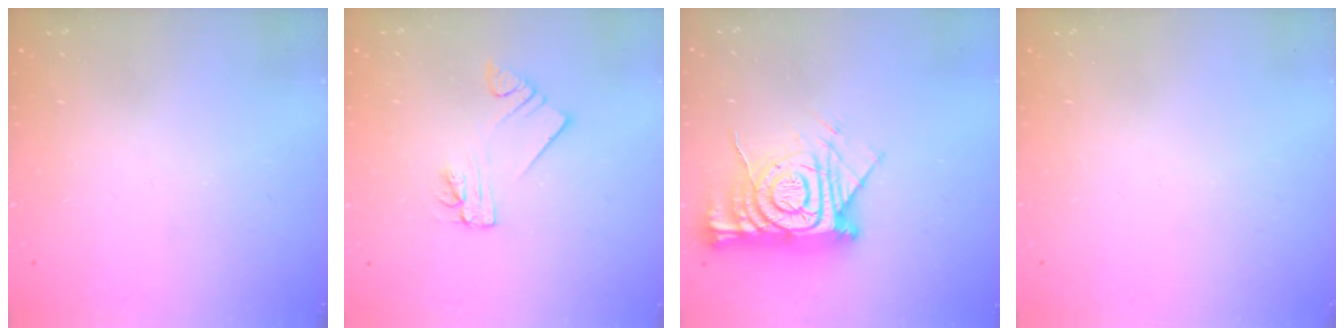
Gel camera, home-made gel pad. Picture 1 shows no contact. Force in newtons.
{"total": 2.2, "press": 2.2, "slide": 0.1}
{"total": 16.1, "press": 16.0, "slide": 1.6}
{"total": 0.0}